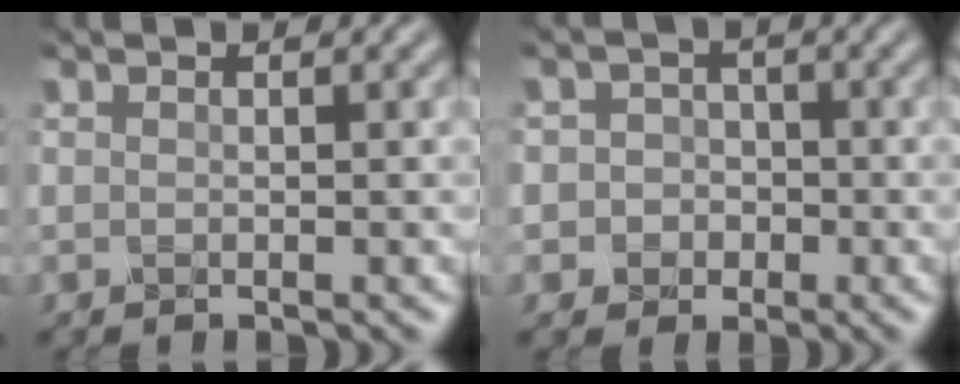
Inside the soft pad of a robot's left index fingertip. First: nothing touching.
{"total": 3.4, "force": [-0.6, 3.3, 0.7], "torque": [0.019, 0.012, -0.031]}